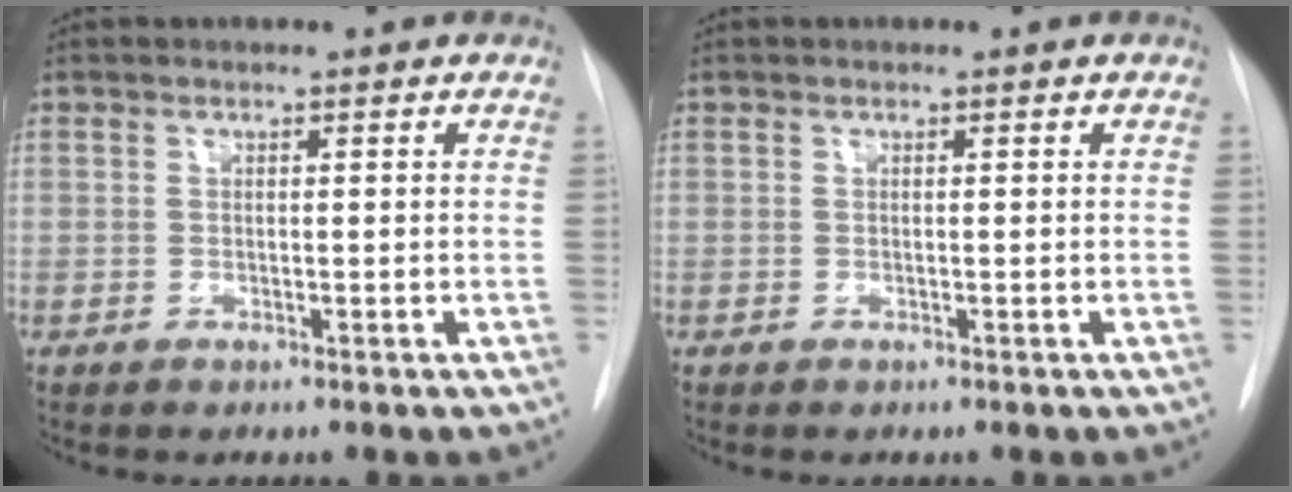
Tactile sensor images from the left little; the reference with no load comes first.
{"total": 0.0}